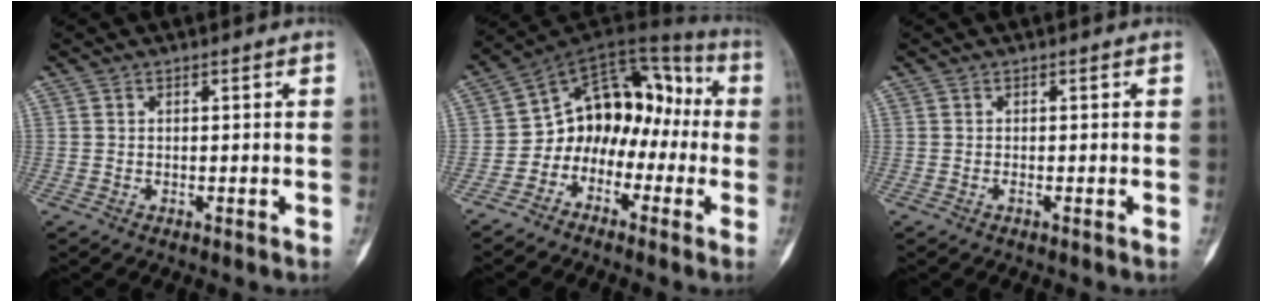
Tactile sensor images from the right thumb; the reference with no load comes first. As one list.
[{"total": 14.4, "force": [-3.3, 10.8, 9.0], "torque": [-0.080, 0.092, -0.071]}, {"total": 0.6, "force": [-0.3, 0.0, 0.5], "torque": [-0.007, -0.001, -0.006]}]